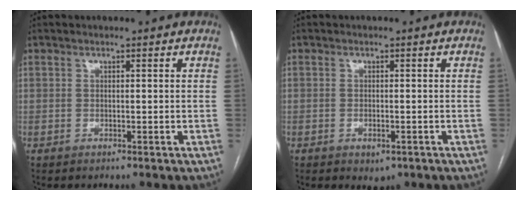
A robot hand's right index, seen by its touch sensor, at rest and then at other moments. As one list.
[{"total": 2.2, "force": [-1.1, 1.2, 1.5], "torque": [-0.022, -0.002, -0.005]}]